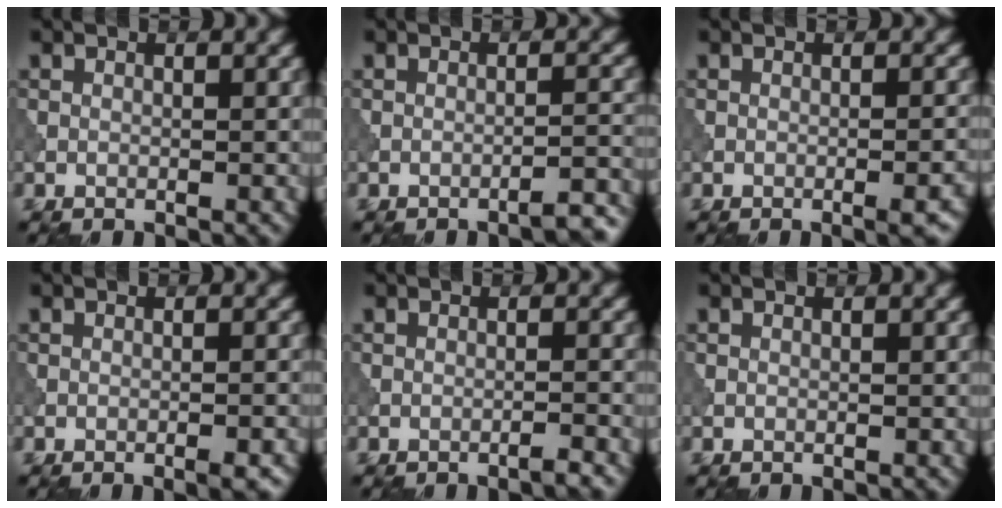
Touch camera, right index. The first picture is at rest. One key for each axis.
{"total": 2.9, "fx": -2.3, "fy": 0.5, "fz": 1.7, "tx": -0.015, "ty": 0.011, "tz": -0.039}
{"total": 2.4, "fx": -1.1, "fy": 0.6, "fz": 2.0, "tx": -0.025, "ty": 0.002, "tz": -0.016}
{"total": 1.6, "fx": -0.9, "fy": 0.3, "fz": 1.3, "tx": -0.015, "ty": 0.002, "tz": -0.015}
{"total": 1.2, "fx": -0.8, "fy": 0.0, "fz": 0.8, "tx": -0.009, "ty": 0.005, "tz": -0.021}
{"total": 0.0}